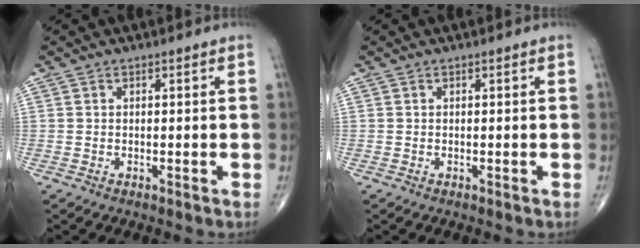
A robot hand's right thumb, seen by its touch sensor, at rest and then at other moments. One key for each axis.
{"total": 0.0}